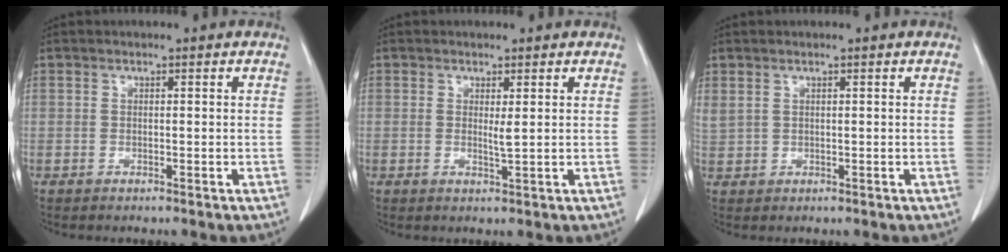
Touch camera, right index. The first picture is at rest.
{"total": 1.3, "force": [0.5, 0.0, 1.2], "torque": [-0.022, -0.004, 0.013]}
{"total": 2.2, "force": [1.4, 1.2, 1.2], "torque": [-0.043, 0.021, 0.044]}